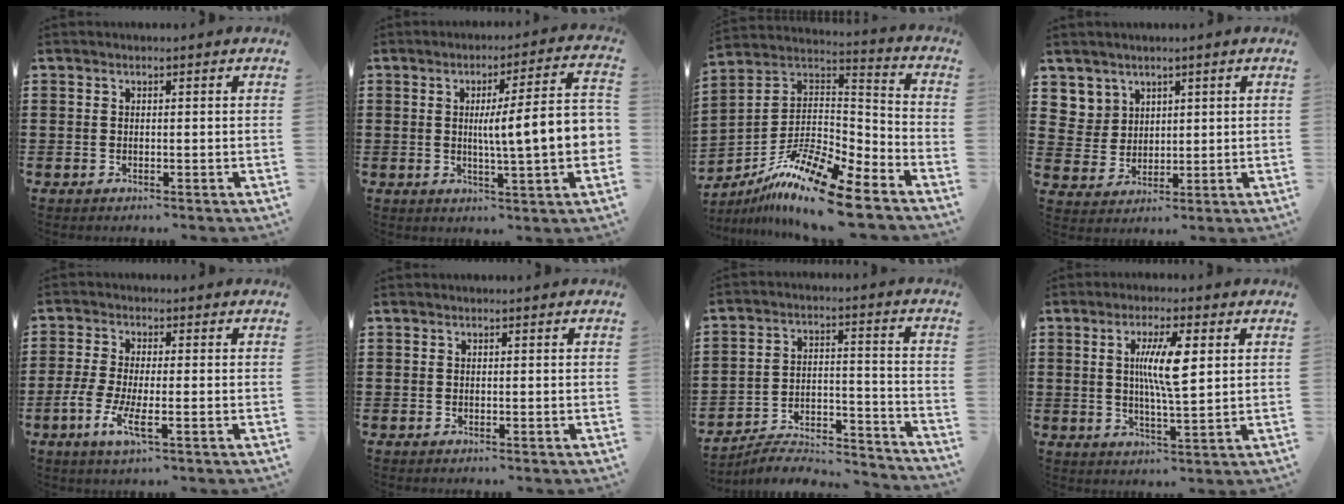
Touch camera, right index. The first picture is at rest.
{"total": 10.0, "force": [0.1, 0.9, 9.9], "torque": [-0.161, -0.009, -0.006]}
{"total": 12.8, "force": [-10.0, 1.4, 7.9], "torque": [-0.158, 0.013, -0.195]}
{"total": 4.8, "force": [2.8, 3.9, 0.2], "torque": [-0.026, 0.008, 0.054]}
{"total": 5.5, "force": [-2.1, 1.3, 4.9], "torque": [-0.112, -0.011, -0.044]}
{"total": 0.0}
{"total": 5.0, "force": [-4.8, 0.7, 1.2], "torque": [-0.020, 0.000, -0.097]}
{"total": 7.6, "force": [1.8, 1.3, 7.2], "torque": [-0.142, 0.004, 0.026]}